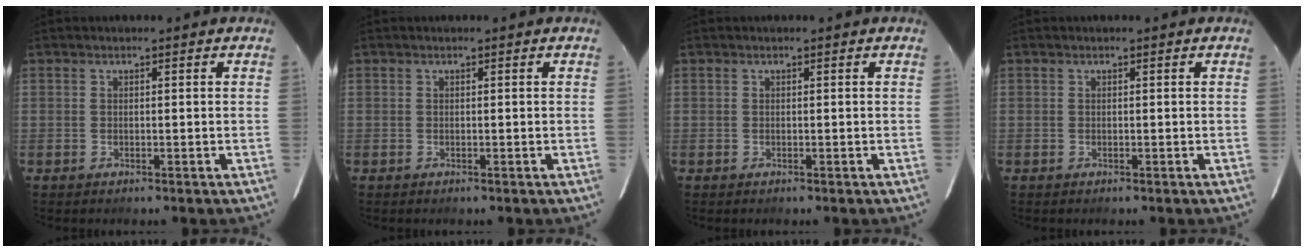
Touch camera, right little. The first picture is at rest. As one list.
[{"total": 0.0}, {"total": 0.0}, {"total": 0.0}]